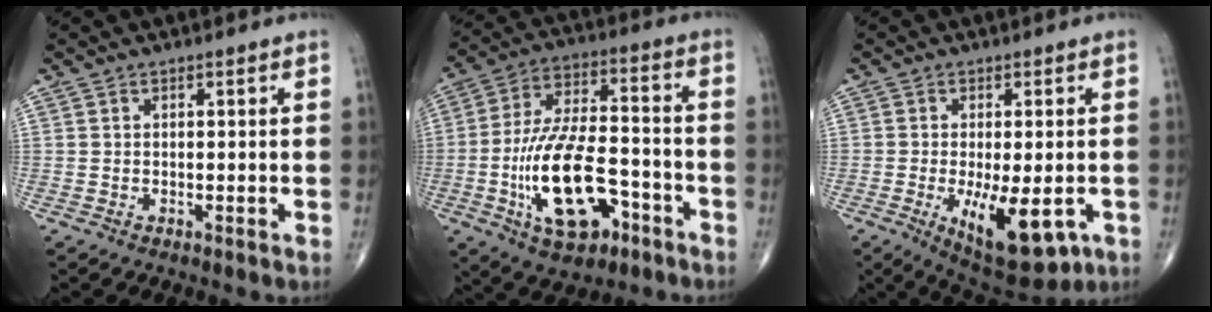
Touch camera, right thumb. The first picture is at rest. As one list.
[{"total": 18.9, "force": [-6.8, 9.0, 15.1], "torque": [-0.267, 0.035, -0.110]}, {"total": 12.5, "force": [-3.9, 5.1, 10.8], "torque": [-0.157, -0.016, -0.043]}]